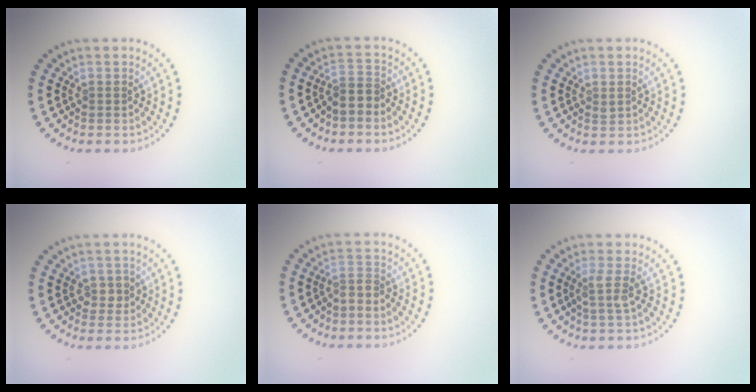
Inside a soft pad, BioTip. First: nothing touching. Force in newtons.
{"total": 1.6, "press": 1.2, "slide": 1.0}
{"total": 0.5, "press": 0.5, "slide": 0.2}
{"total": 1.5, "press": 1.4, "slide": 0.5}
{"total": 1.0, "press": 0.6, "slide": 0.8}
{"total": 1.7, "press": 1.2, "slide": 1.1}